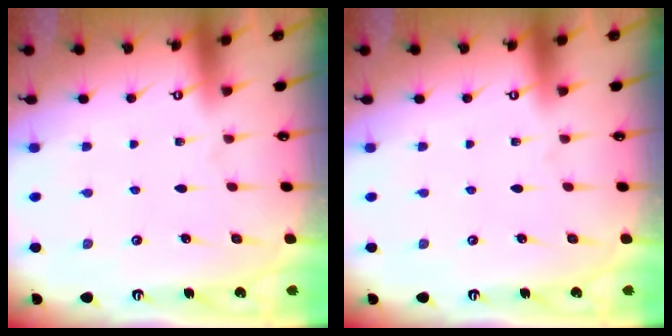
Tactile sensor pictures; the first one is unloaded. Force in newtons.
{"total": 0.0}